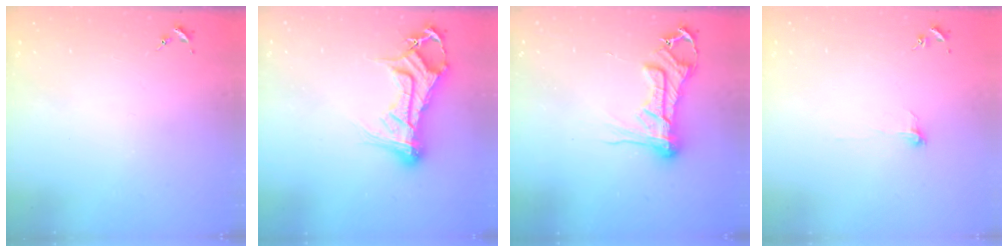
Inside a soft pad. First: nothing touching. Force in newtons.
{"total": 14.3, "press": 14.2, "slide": 1.4}
{"total": 14.0, "press": 13.9, "slide": 1.3}
{"total": 3.3, "press": 3.3, "slide": 0.3}